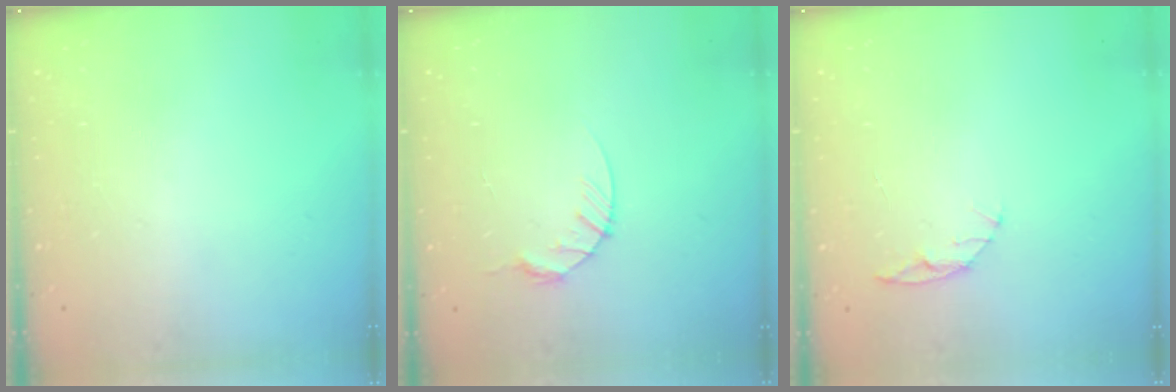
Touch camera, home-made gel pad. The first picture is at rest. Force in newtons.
{"total": 5.1, "press": 5.0, "slide": 0.6}
{"total": 5.7, "press": 5.6, "slide": 0.7}